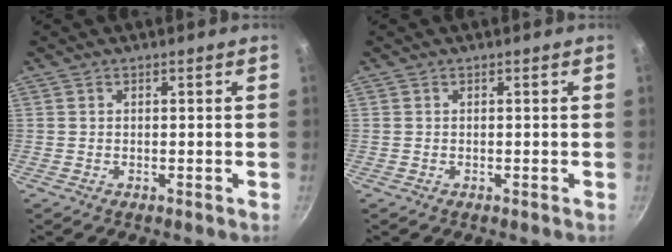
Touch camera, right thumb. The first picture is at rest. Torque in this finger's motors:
{"motor_torque": [0.06, -0.19, -0.50, 0.37, 0.03]}